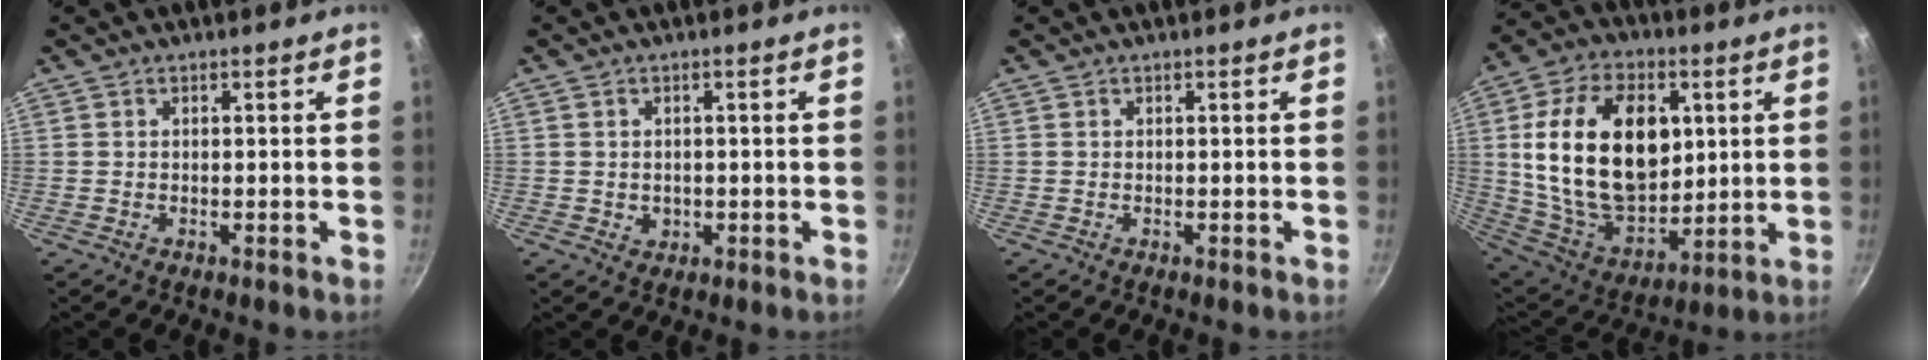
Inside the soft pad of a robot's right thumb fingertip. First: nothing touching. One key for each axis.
{"total": 1.9, "fx": -0.2, "fy": 1.6, "fz": 0.9, "tx": -0.013, "ty": 0.001, "tz": 0.002}
{"total": 0.0}
{"total": 25.2, "fx": 4.6, "fy": 16.2, "fz": 18.7, "tx": -0.310, "ty": -0.014, "tz": 0.091}